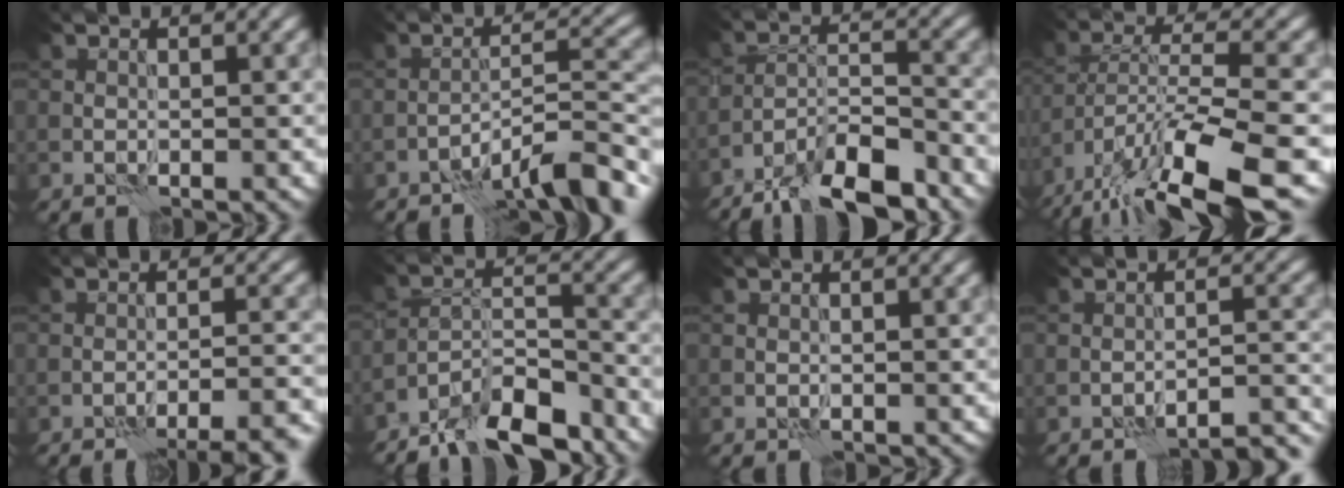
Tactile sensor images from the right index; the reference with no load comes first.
{"total": 7.9, "force": [-6.1, 1.6, 4.9], "torque": [-0.062, 0.016, -0.103]}
{"total": 8.6, "force": [-6.8, 2.5, 4.7], "torque": [-0.071, 0.009, -0.124]}
{"total": 12.8, "force": [-9.0, 3.3, 8.4], "torque": [-0.157, -0.001, -0.150]}
{"total": 8.0, "force": [-6.5, 1.9, 4.3], "torque": [-0.039, 0.013, -0.068]}
{"total": 8.1, "force": [-6.7, 2.3, 4.0], "torque": [-0.056, 0.006, -0.127]}
{"total": 0.0}
{"total": 5.9, "force": [-5.4, 1.0, 2.0], "torque": [-0.015, 0.022, -0.061]}